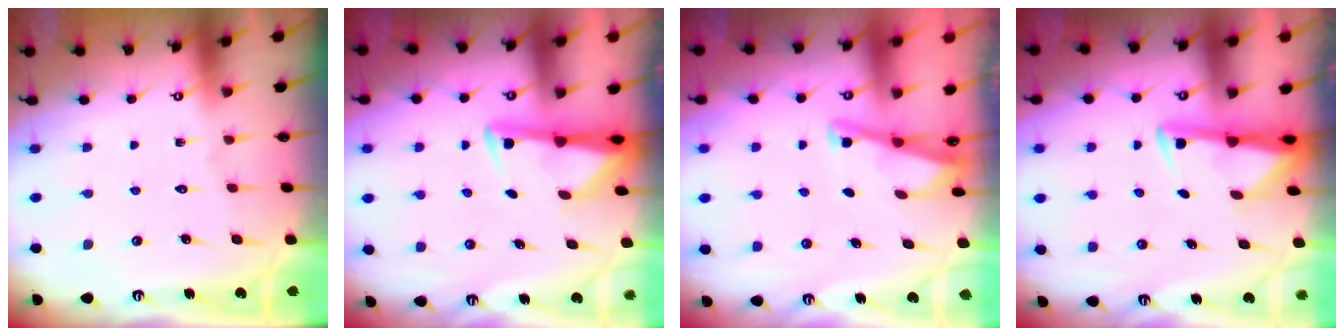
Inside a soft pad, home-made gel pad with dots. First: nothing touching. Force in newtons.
{"total": 2.9, "press": 2.8, "slide": 0.5}
{"total": 2.9, "press": 2.9, "slide": 0.3}
{"total": 2.9, "press": 2.8, "slide": 0.5}